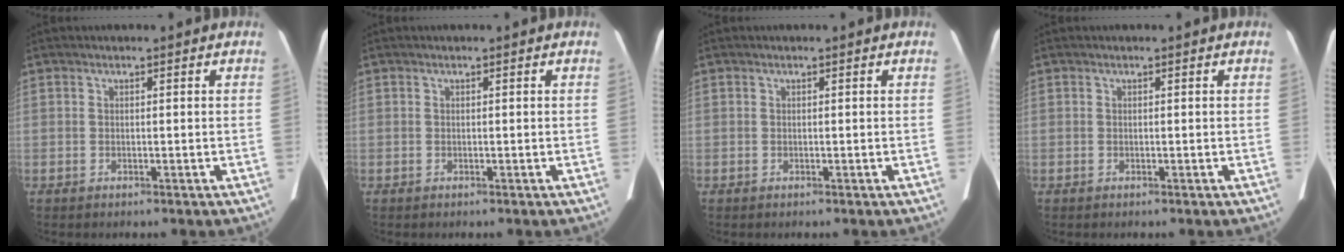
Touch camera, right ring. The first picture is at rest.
{"total": 0.0}
{"total": 0.0}
{"total": 0.0}